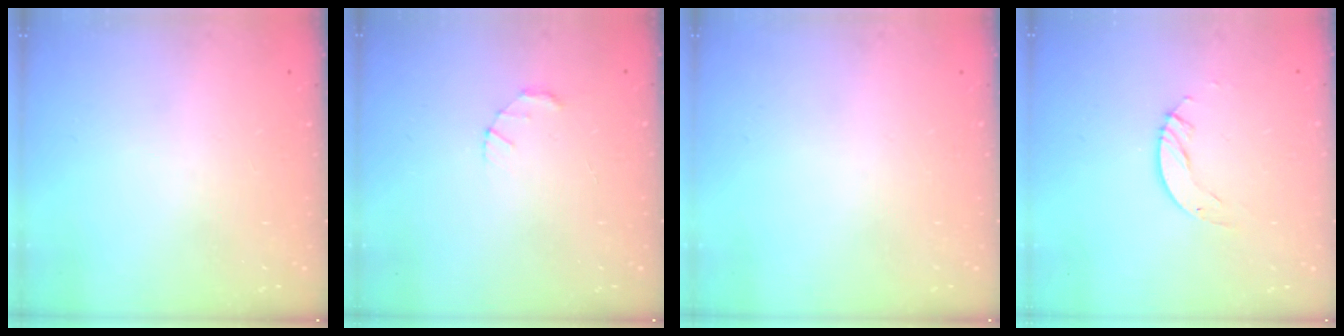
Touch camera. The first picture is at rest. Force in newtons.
{"total": 1.5, "press": 1.5, "slide": 0.3}
{"total": 0.0}
{"total": 4.0, "press": 4.0, "slide": 0.3}